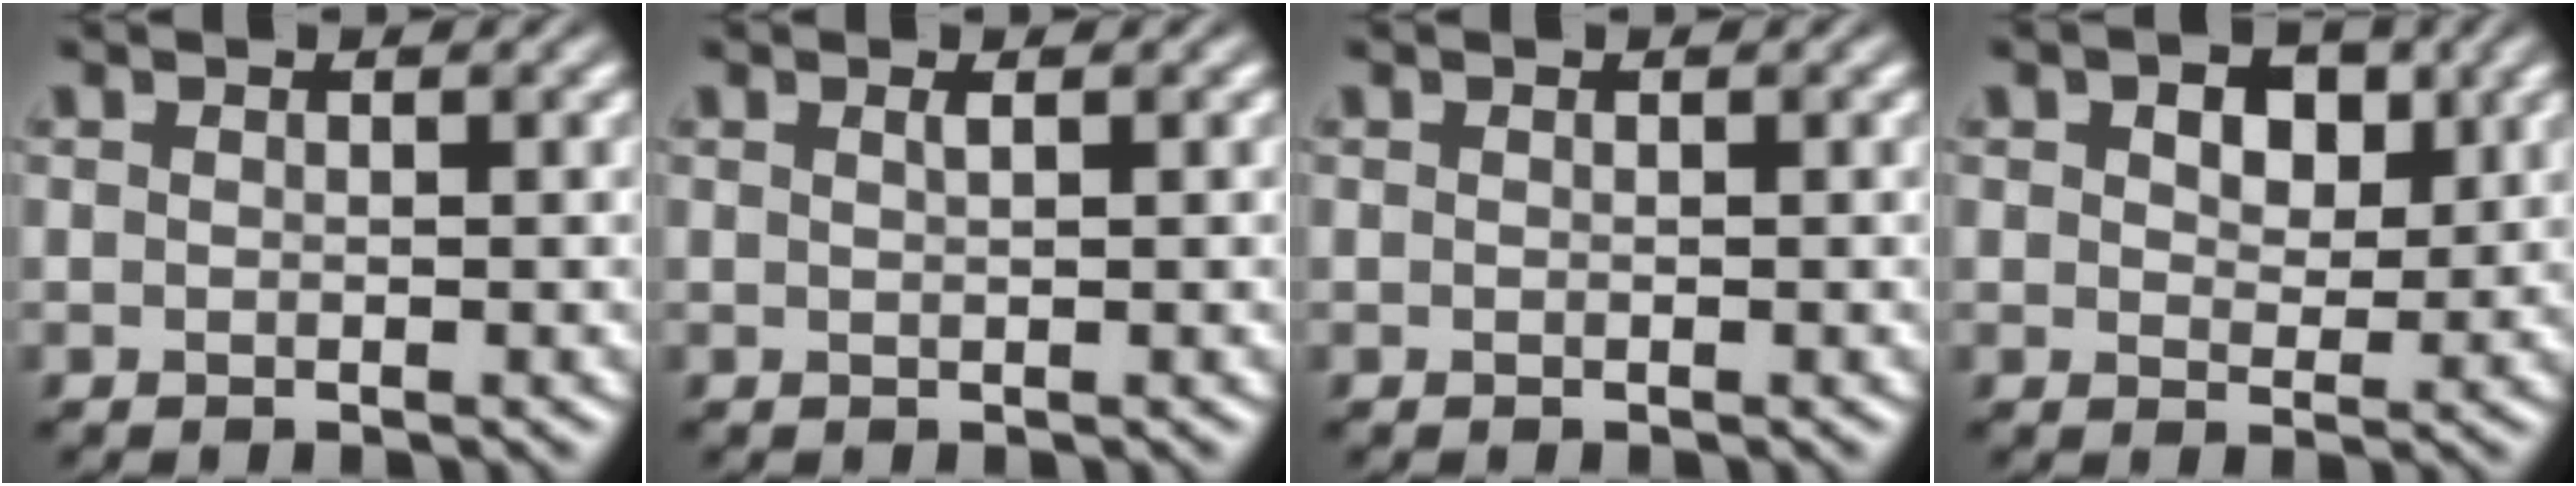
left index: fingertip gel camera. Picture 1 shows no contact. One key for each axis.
{"total": 0.7, "fx": 0.3, "fy": 0.2, "fz": 0.6, "tx": -0.005, "ty": 0.002, "tz": 0.004}
{"total": 0.0}
{"total": 4.7, "fx": 2.0, "fy": 2.9, "fz": 3.1, "tx": -0.043, "ty": 0.005, "tz": 0.018}